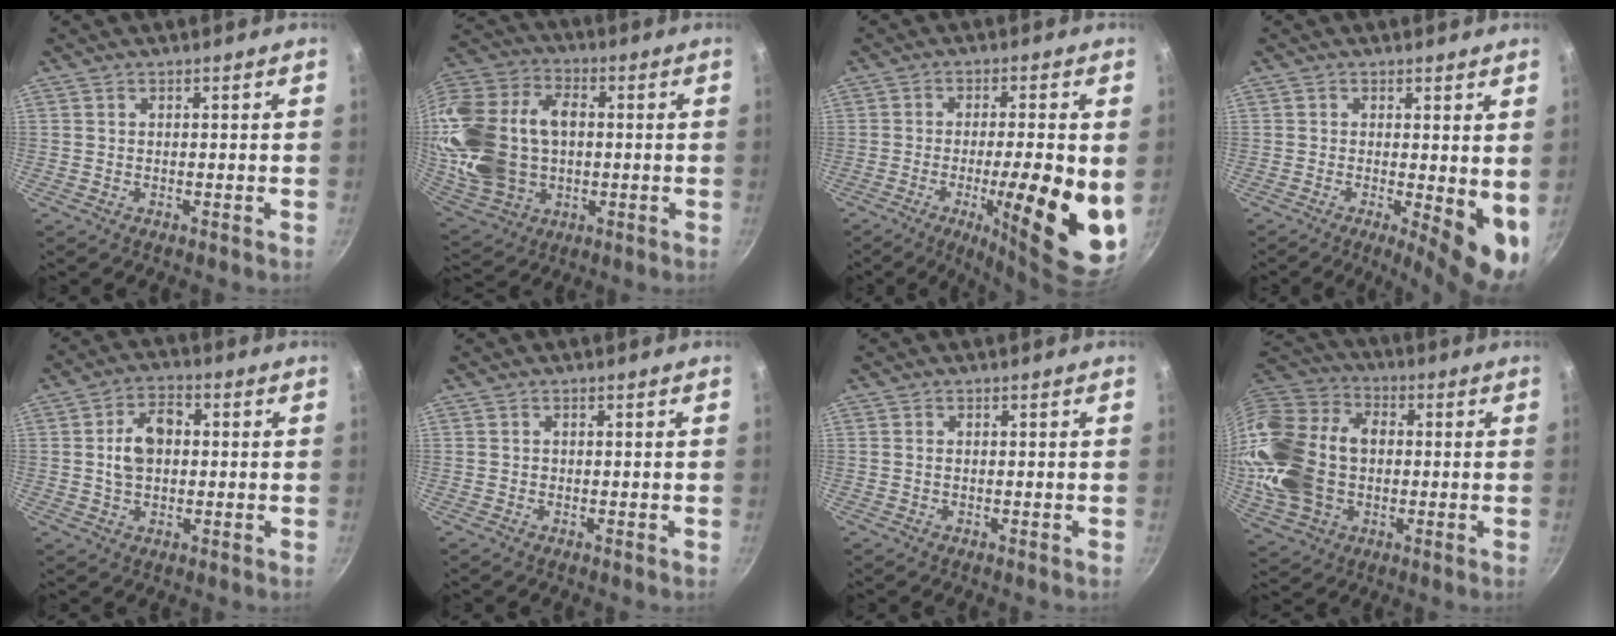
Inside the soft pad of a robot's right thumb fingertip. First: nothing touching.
{"total": 23.9, "force": [0.4, 17.1, 16.8], "torque": [-0.338, 0.029, 0.019]}
{"total": 17.6, "force": [-3.4, 4.1, 16.8], "torque": [-0.226, -0.009, -0.049]}
{"total": 8.8, "force": [-0.7, 2.9, 8.3], "torque": [-0.093, -0.013, -0.006]}
{"total": 8.0, "force": [0.6, 5.4, 5.8], "torque": [-0.079, 0.015, 0.005]}
{"total": 0.6, "force": [-0.1, 0.6, 0.2], "torque": [-0.002, 0.002, -0.003]}
{"total": 0.8, "force": [-0.1, 0.6, 0.5], "torque": [-0.009, 0.003, -0.002]}
{"total": 22.7, "force": [-0.7, 16.5, 15.6], "torque": [-0.295, 0.035, -0.005]}